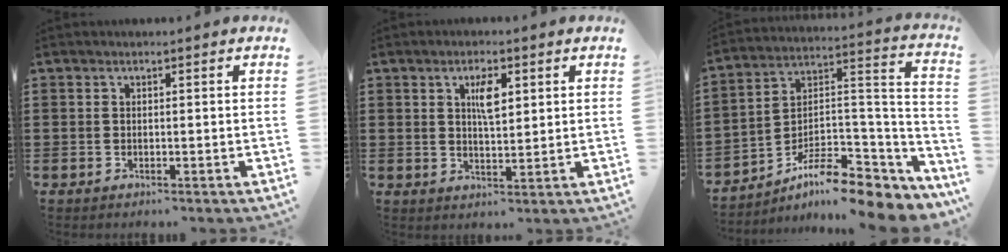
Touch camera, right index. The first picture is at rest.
{"total": 4.2, "force": [1.5, 1.5, 3.6], "torque": [-0.060, 0.001, 0.021]}
{"total": 9.4, "force": [-7.2, 3.0, 5.3], "torque": [-0.088, 0.010, -0.137]}